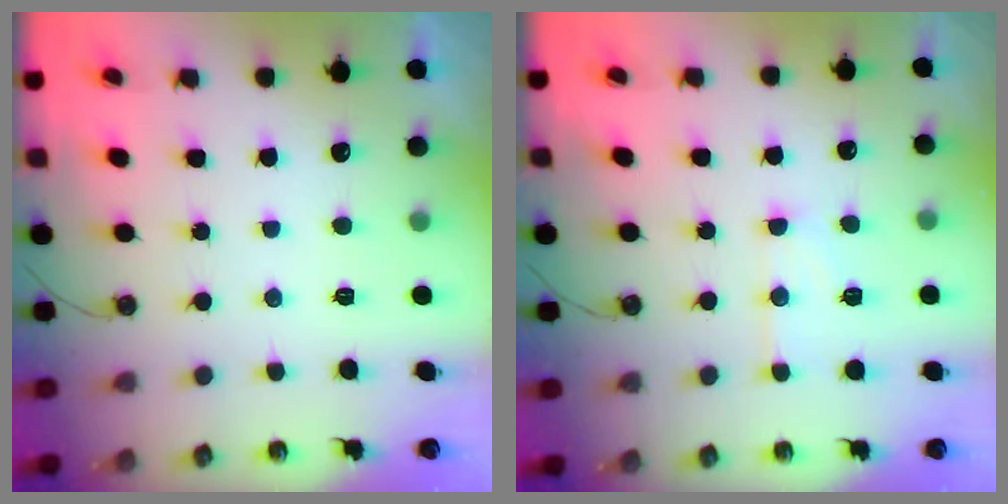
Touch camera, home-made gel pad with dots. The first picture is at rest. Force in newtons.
{"total": 8.0, "press": 7.9, "slide": 0.6}